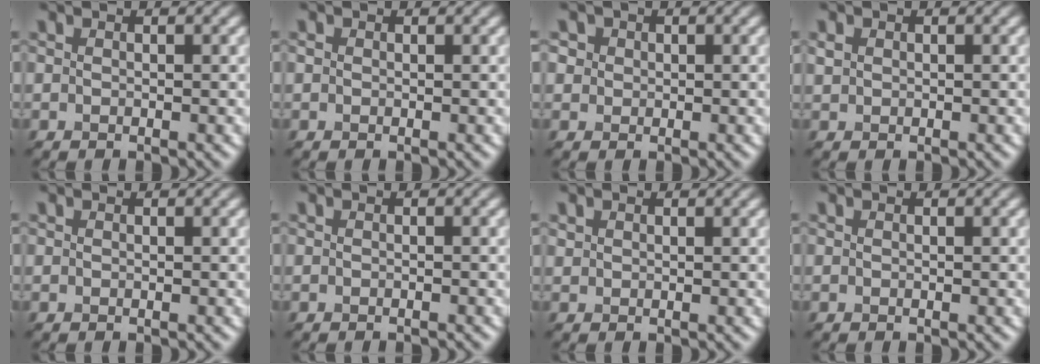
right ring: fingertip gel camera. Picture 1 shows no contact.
{"total": 0.0}
{"total": 1.1, "force": [0.6, 0.8, -0.4], "torque": [-0.011, 0.011, 0.014]}
{"total": 0.8, "force": [-0.2, -0.4, -0.7], "torque": [-0.008, 0.004, 0.021]}
{"total": 0.0}
{"total": 0.5, "force": [-0.5, 0.2, 0.1], "torque": [0.011, -0.004, -0.012]}
{"total": 1.0, "force": [0.3, -0.5, -0.8], "torque": [-0.003, -0.001, 0.020]}
{"total": 0.0}